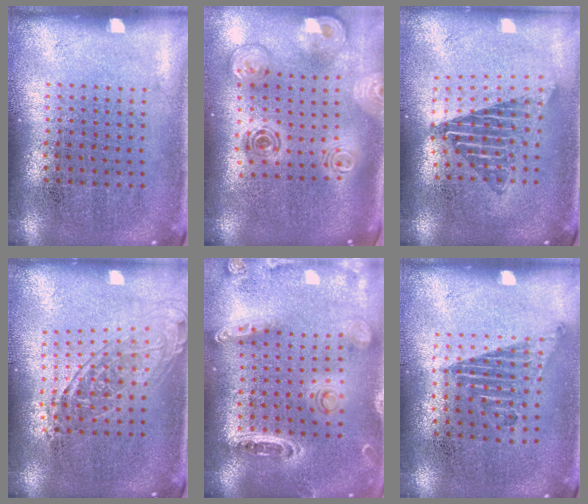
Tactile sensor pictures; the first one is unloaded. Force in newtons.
{"total": 2.1, "press": 1.7, "slide": 1.2}
{"total": 1.6, "press": 1.3, "slide": 0.9}
{"total": 1.6, "press": 1.3, "slide": 0.9}
{"total": 1.4, "press": 1.4, "slide": 0.1}
{"total": 1.2, "press": 1.0, "slide": 0.6}